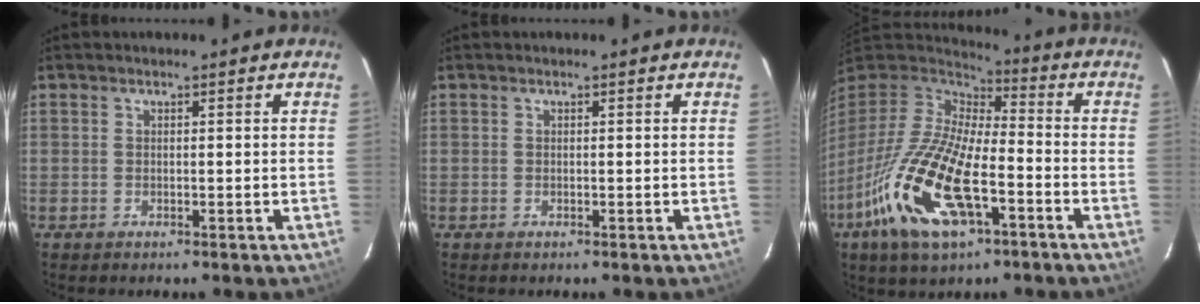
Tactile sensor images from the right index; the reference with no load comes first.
{"total": 0.0}
{"total": 21.4, "force": [-9.2, 8.8, 17.2], "torque": [-0.358, -0.042, -0.175]}